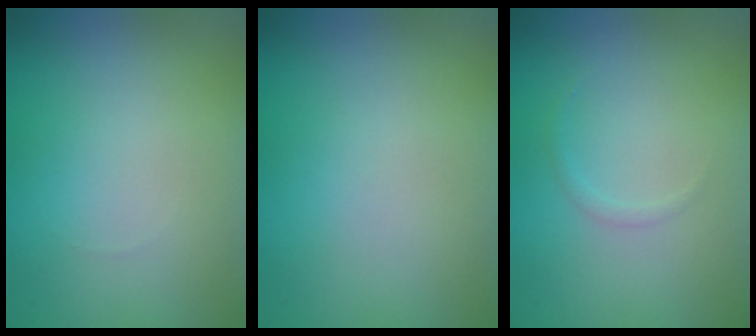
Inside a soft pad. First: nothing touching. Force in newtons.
{"total": 0.0}
{"total": 0.5, "press": 0.5, "slide": 0.1}